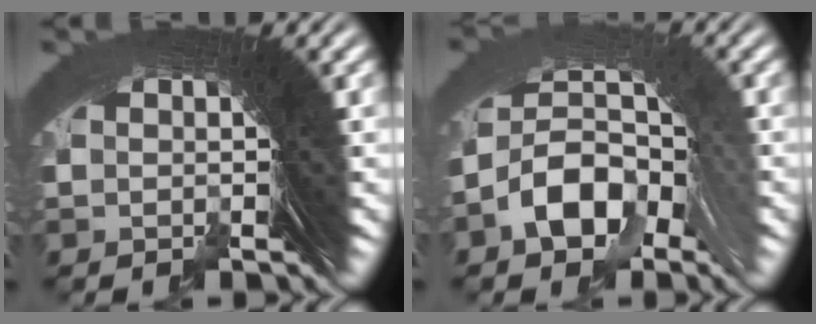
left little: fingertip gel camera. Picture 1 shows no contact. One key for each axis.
{"total": 5.6, "fx": 0.2, "fy": 3.3, "fz": 4.5, "tx": -0.107, "ty": -0.009, "tz": 0.014}